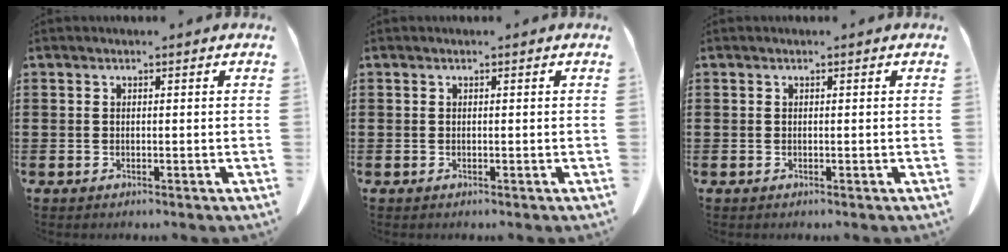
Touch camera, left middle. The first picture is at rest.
{"total": 0.0}
{"total": 0.0}